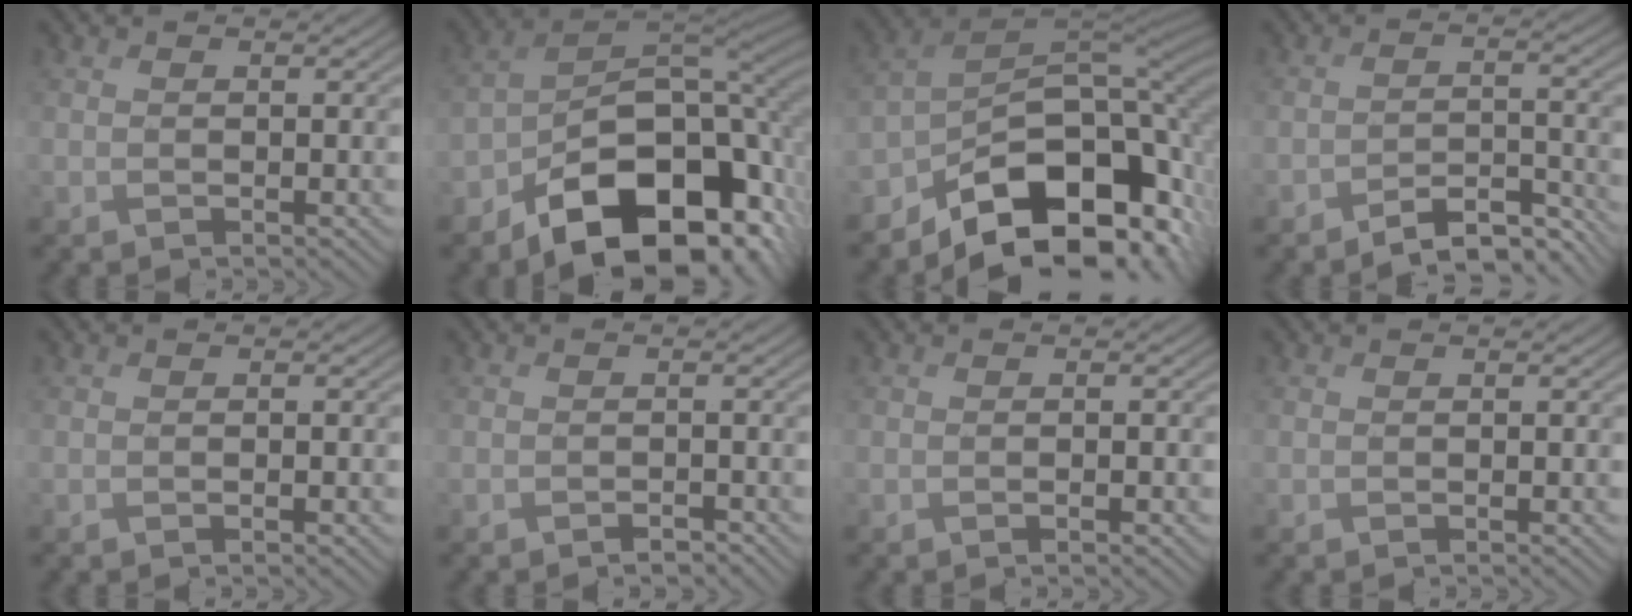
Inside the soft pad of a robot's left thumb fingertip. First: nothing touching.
{"total": 18.9, "force": [-8.9, 11.4, 12.2], "torque": [-0.184, -0.038, -0.137]}
{"total": 16.2, "force": [-8.8, 9.4, 9.8], "torque": [-0.148, -0.024, -0.149]}
{"total": 5.5, "force": [-4.8, 1.3, 2.5], "torque": [-0.040, 0.002, -0.077]}
{"total": 0.6, "force": [-0.2, 0.1, 0.6], "torque": [-0.009, -0.001, -0.002]}
{"total": 1.1, "force": [-0.9, 0.4, 0.5], "torque": [-0.008, 0.000, -0.016]}
{"total": 0.9, "force": [-0.3, 0.1, 0.8], "torque": [-0.014, -0.001, -0.005]}
{"total": 0.0}